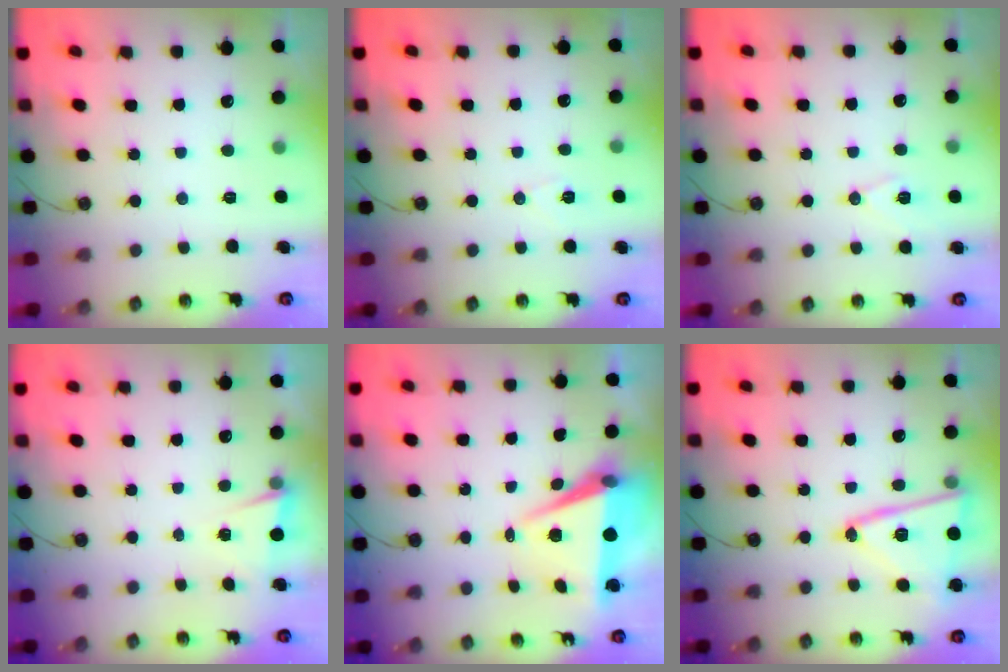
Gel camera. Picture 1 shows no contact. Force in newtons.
{"total": 5.3, "press": 4.2, "slide": 3.3}
{"total": 8.2, "press": 7.4, "slide": 3.5}
{"total": 2.4, "press": 2.2, "slide": 1.1}
{"total": 7.2, "press": 5.8, "slide": 4.3}
{"total": 16.9, "press": 16.8, "slide": 1.2}